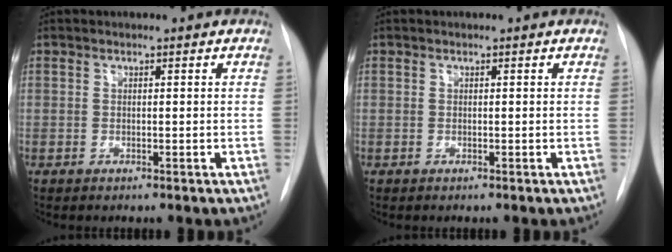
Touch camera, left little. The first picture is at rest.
{"total": 0.0}